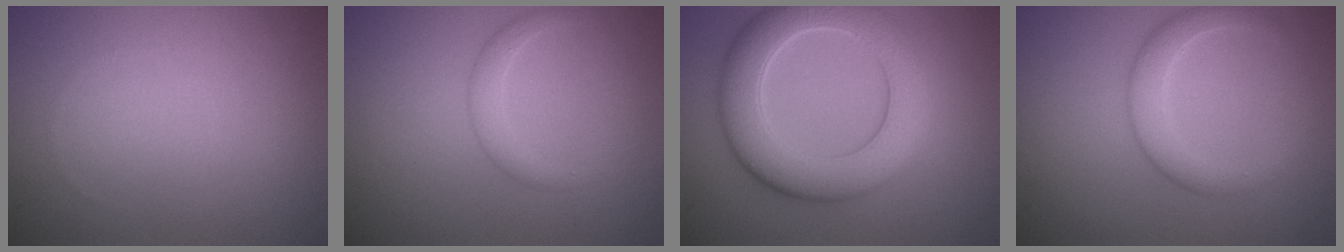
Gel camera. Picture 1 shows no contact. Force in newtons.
{"total": 1.5, "press": 1.5, "slide": 0.1}
{"total": 7.7, "press": 7.7, "slide": 0.4}
{"total": 2.7, "press": 2.7, "slide": 0.2}